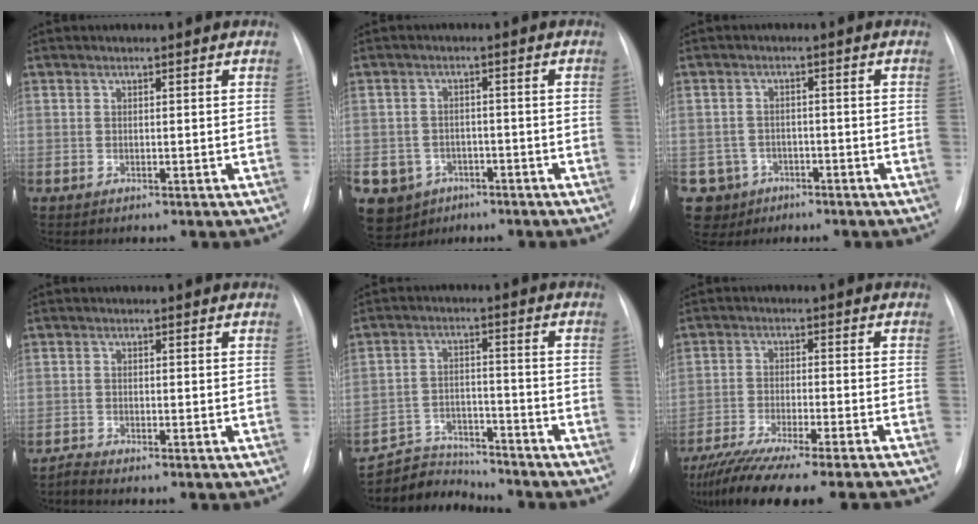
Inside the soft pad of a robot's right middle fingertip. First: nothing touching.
{"total": 7.6, "force": [-3.9, 6.4, 1.1], "torque": [-0.028, 0.008, -0.052]}
{"total": 5.7, "force": [-2.9, 4.9, -0.2], "torque": [0.003, 0.011, -0.042]}
{"total": 1.0, "force": [-1.0, -0.3, -0.1], "torque": [0.002, -0.005, -0.020]}
{"total": 8.0, "force": [-7.8, 1.7, -0.6], "torque": [0.007, 0.016, -0.138]}
{"total": 16.7, "force": [-14.3, 0.2, 8.6], "torque": [-0.135, -0.044, -0.223]}